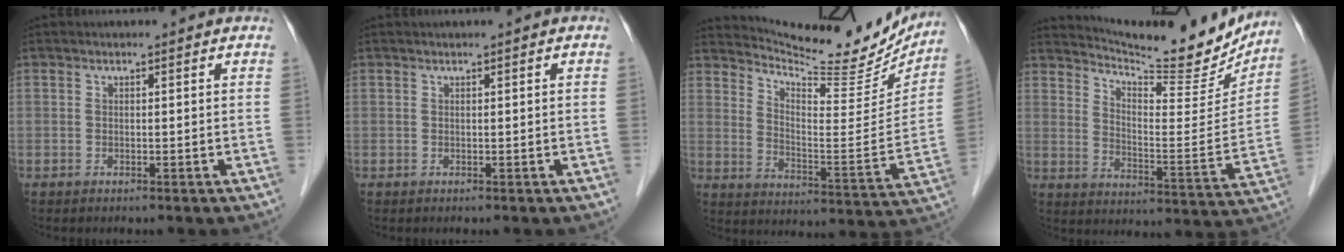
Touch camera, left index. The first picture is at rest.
{"total": 0.0}
{"total": 18.2, "force": [17.3, 3.1, 4.8], "torque": [-0.078, -0.056, 0.234]}
{"total": 17.3, "force": [16.4, 2.1, 5.1], "torque": [-0.085, -0.057, 0.223]}